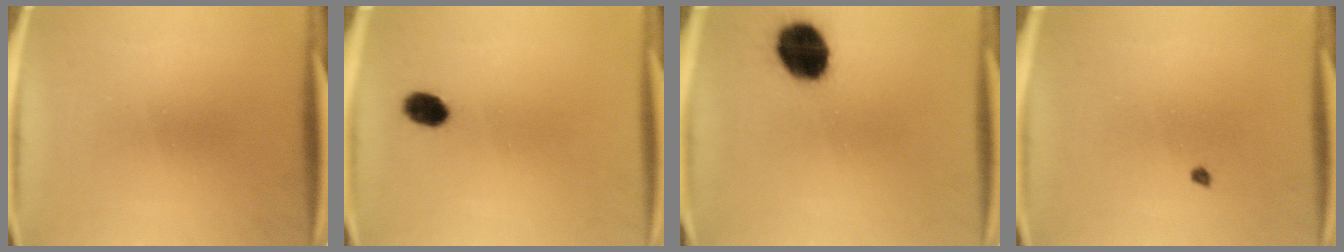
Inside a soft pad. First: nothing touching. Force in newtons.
{"total": 4.4}
{"total": 13.7}
{"total": 0.6}